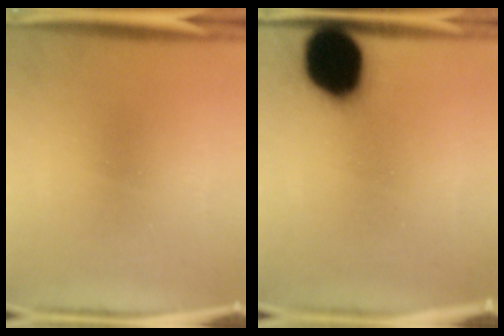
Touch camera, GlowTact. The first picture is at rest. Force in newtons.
{"total": 17.7}